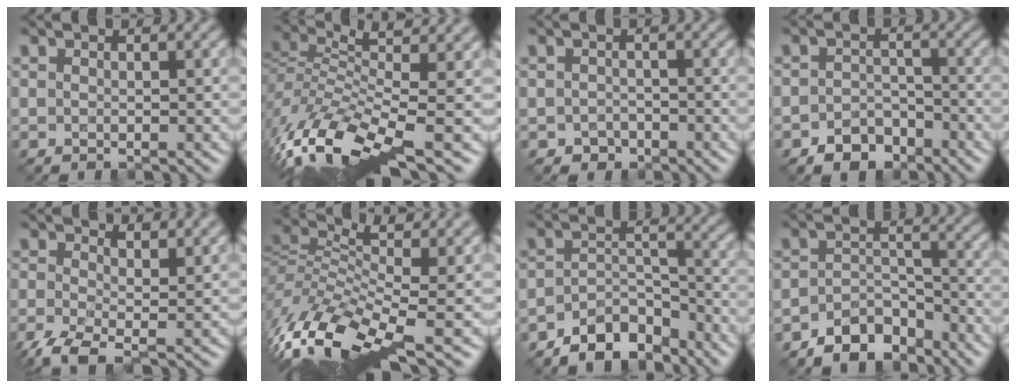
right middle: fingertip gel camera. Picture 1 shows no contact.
{"total": 11.0, "force": [-3.3, 3.4, 9.9], "torque": [-0.203, 0.014, -0.060]}
{"total": 1.1, "force": [-0.6, 0.9, 0.0], "torque": [0.003, 0.006, -0.012]}
{"total": 2.9, "force": [-2.0, 1.9, 0.9], "torque": [-0.015, 0.005, -0.038]}
{"total": 5.3, "force": [-0.7, 2.3, 4.7], "torque": [-0.106, -0.004, -0.029]}
{"total": 11.0, "force": [-2.0, 4.0, 10.1], "torque": [-0.222, 0.022, -0.031]}
{"total": 5.4, "force": [-4.4, 2.4, 2.0], "torque": [-0.025, 0.003, -0.080]}
{"total": 4.9, "force": [-3.8, 2.4, 1.8], "torque": [-0.023, 0.004, -0.069]}